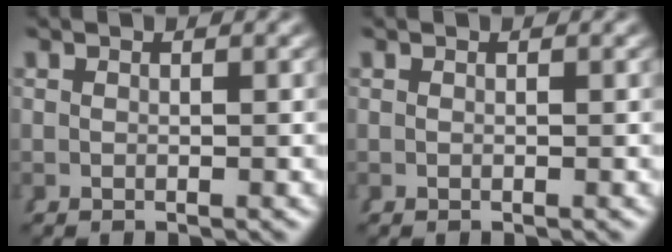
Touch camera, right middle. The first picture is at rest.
{"total": 0.0}